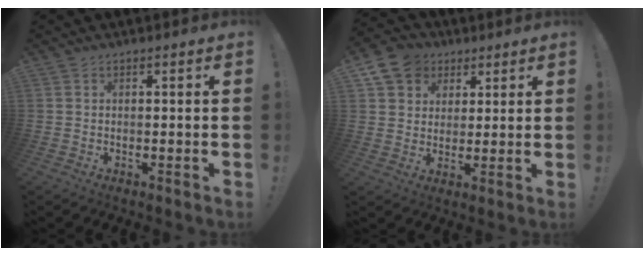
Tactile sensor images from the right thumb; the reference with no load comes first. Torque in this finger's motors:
{"motor_torque": [0.47, 1.45, 0.08, 0.08, 0.20]}